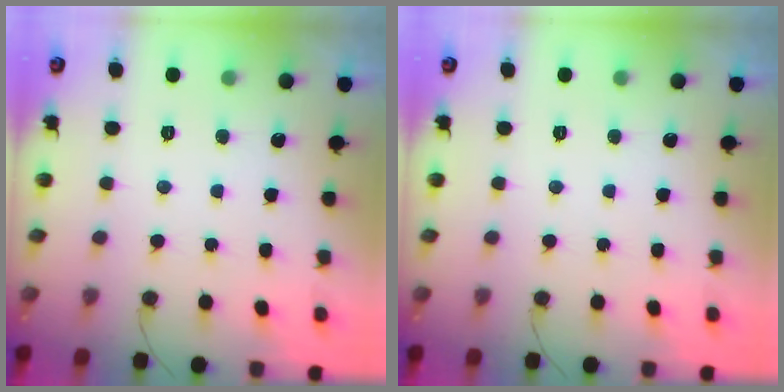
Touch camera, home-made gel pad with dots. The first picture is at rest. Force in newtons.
{"total": 0.0}